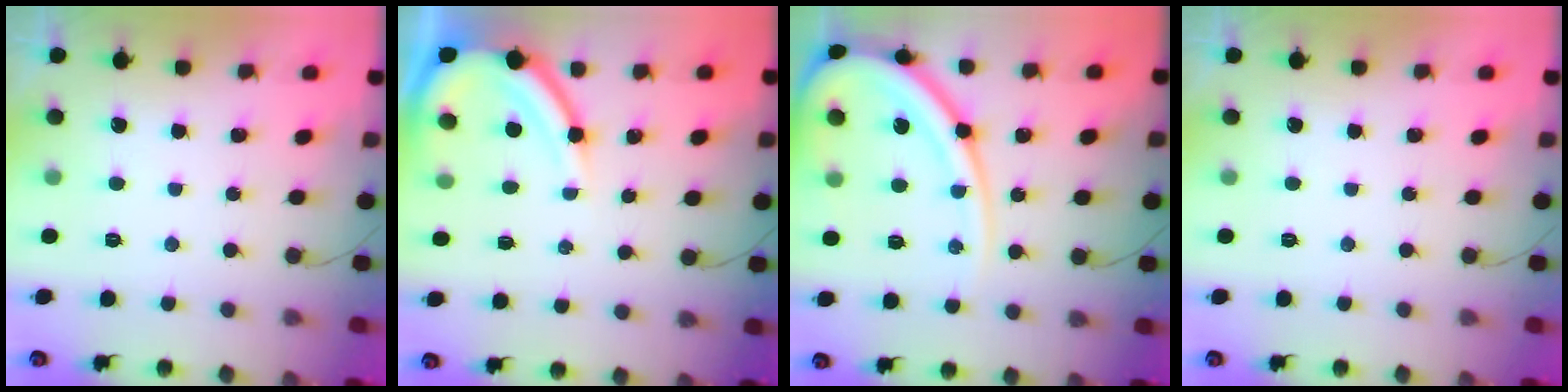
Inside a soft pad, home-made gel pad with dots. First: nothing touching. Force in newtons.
{"total": 9.5, "press": 9.5, "slide": 0.9}
{"total": 17.4, "press": 17.3, "slide": 1.7}
{"total": 0.0}